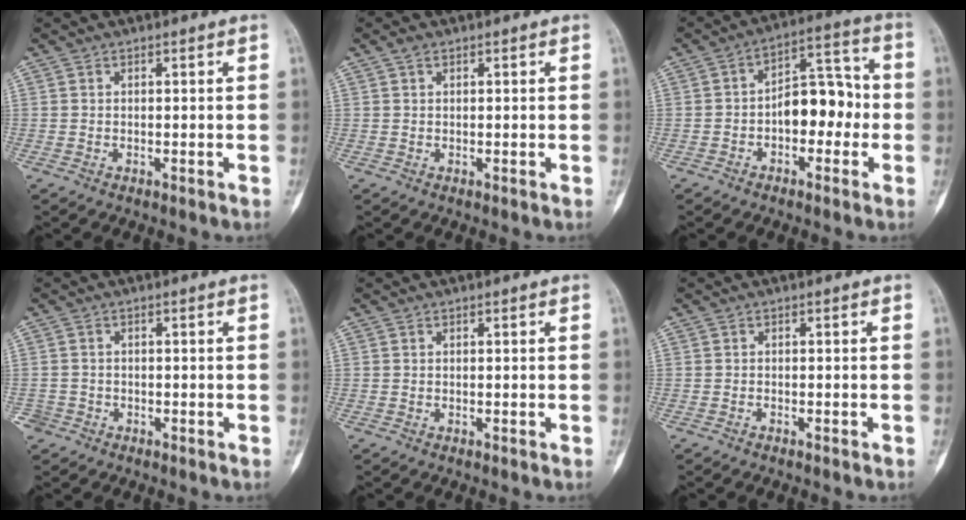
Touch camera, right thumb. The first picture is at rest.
{"total": 1.1, "force": [0.6, 0.6, 0.6], "torque": [-0.013, 0.005, 0.009]}
{"total": 10.5, "force": [-1.7, 6.3, 8.2], "torque": [-0.089, 0.044, -0.038]}
{"total": 2.2, "force": [-1.3, 1.8, 0.0], "torque": [0.003, 0.011, -0.027]}
{"total": 0.0}
{"total": 1.0, "force": [-0.9, 0.1, 0.5], "torque": [-0.012, 0.004, -0.008]}